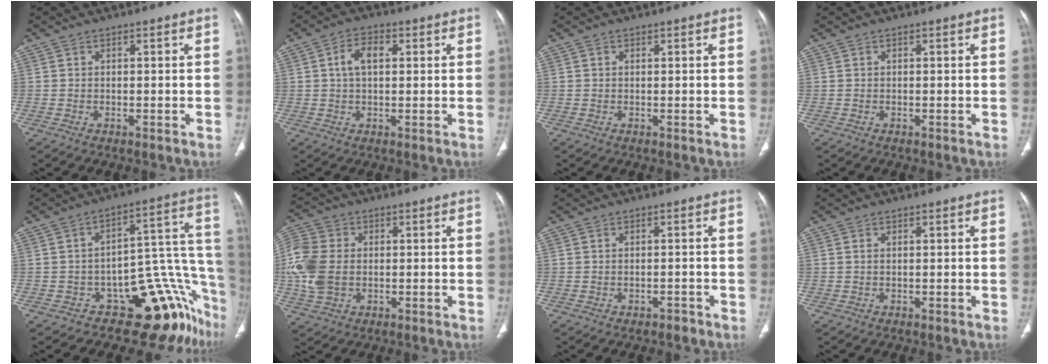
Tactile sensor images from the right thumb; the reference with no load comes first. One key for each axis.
{"total": 5.3, "fx": 1.2, "fy": 3.1, "fz": 4.1, "tx": -0.074, "ty": 0.012, "tz": 0.020}
{"total": 0.0}
{"total": 0.0}
{"total": 18.5, "fx": -11.3, "fy": 8.5, "fz": 12.0, "tx": -0.028, "ty": 0.127, "tz": -0.139}
{"total": 10.6, "fx": -0.4, "fy": 7.9, "fz": 7.1, "tx": -0.162, "ty": 0.007, "tz": -0.010}
{"total": 1.3, "fx": -0.9, "fy": 0.7, "fz": 0.6, "tx": -0.014, "ty": 0.011, "tz": -0.008}
{"total": 0.6, "fx": 0.1, "fy": 0.4, "fz": 0.5, "tx": -0.013, "ty": 0.002, "tz": 0.003}